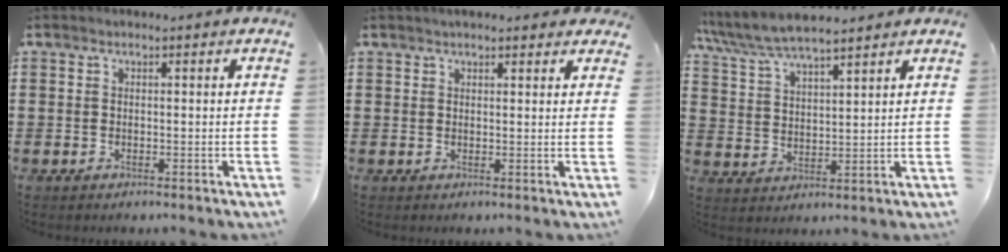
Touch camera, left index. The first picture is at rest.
{"total": 1.9, "force": [1.7, 0.5, 0.7], "torque": [-0.016, 0.007, 0.032]}
{"total": 6.2, "force": [5.7, 0.8, 2.2], "torque": [-0.064, -0.020, 0.101]}